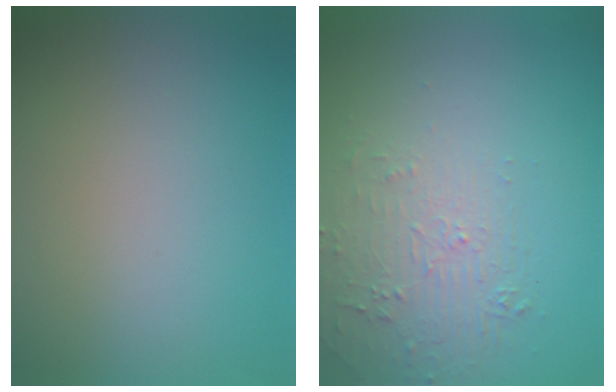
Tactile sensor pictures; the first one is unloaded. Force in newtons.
{"total": 2.1, "press": 0.9, "slide": 1.9}